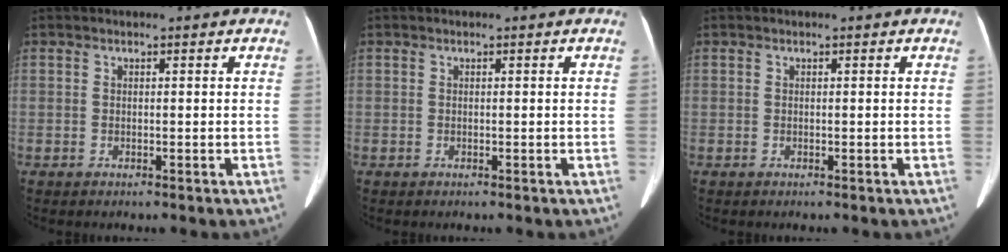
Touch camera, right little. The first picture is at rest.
{"total": 0.0}
{"total": 0.0}